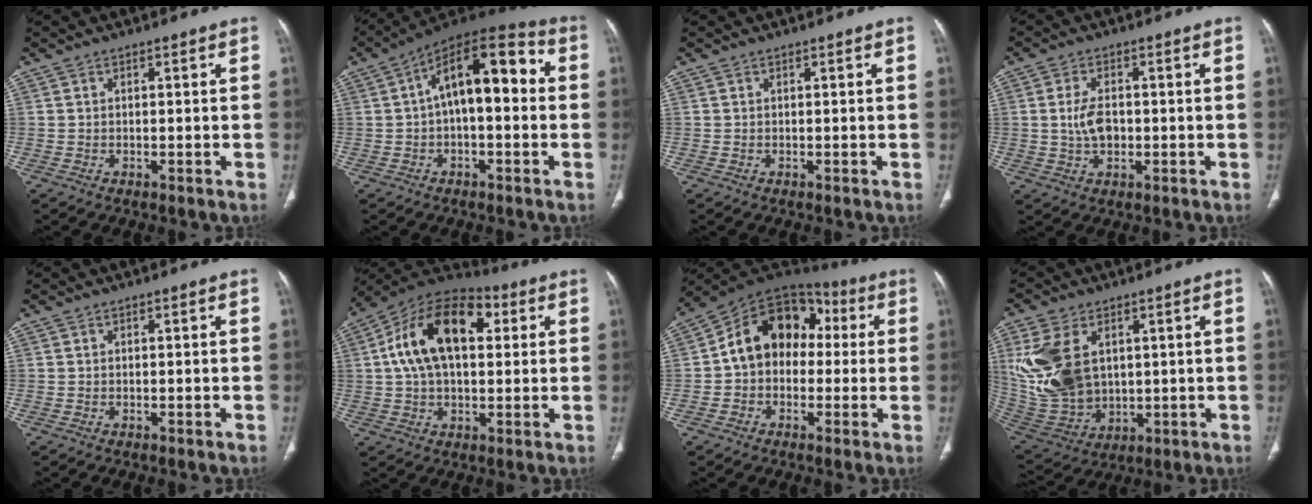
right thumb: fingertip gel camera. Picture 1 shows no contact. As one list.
[{"total": 15.4, "force": [1.4, 7.2, 13.6], "torque": [-0.188, 0.048, 0.015]}, {"total": 0.0}, {"total": 5.2, "force": [-0.1, 3.2, 4.1], "torque": [-0.078, 0.005, -0.001]}, {"total": 0.0}, {"total": 18.6, "force": [4.2, 10.8, 14.6], "torque": [-0.237, 0.027, 0.062]}, {"total": 15.2, "force": [1.0, 11.5, 9.9], "torque": [-0.118, 0.051, 0.000]}, {"total": 17.3, "force": [4.1, 11.5, 12.2], "torque": [-0.256, -0.015, 0.104]}]